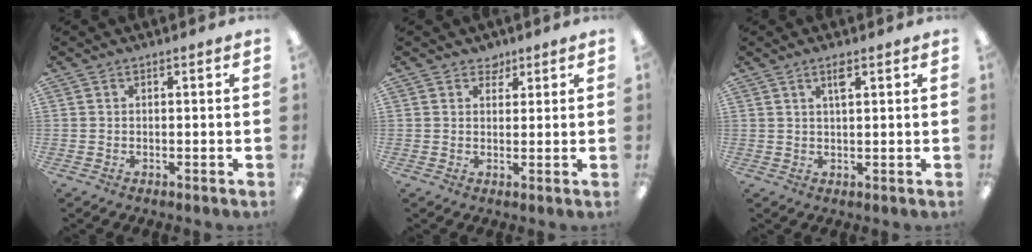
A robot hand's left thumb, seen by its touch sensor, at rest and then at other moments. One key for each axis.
{"total": 3.0, "fx": 2.2, "fy": 2.0, "fz": 0.4, "tx": 0.002, "ty": -0.007, "tz": 0.038}
{"total": 3.0, "fx": 1.8, "fy": 0.9, "fz": 2.2, "tx": -0.041, "ty": 0.002, "tz": 0.029}